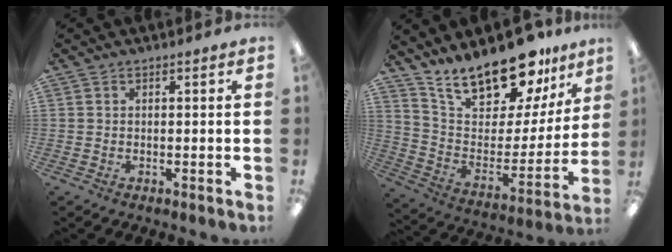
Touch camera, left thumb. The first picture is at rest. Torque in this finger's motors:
{"motor_torque": [0.51, 0.42, 1.29, -1.49, 0.07]}